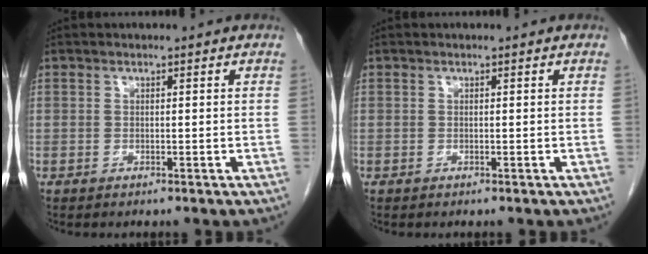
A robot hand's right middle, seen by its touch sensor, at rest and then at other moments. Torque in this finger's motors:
{"motor_torque": [0.00, 0.00, 0.00, 0.00]}